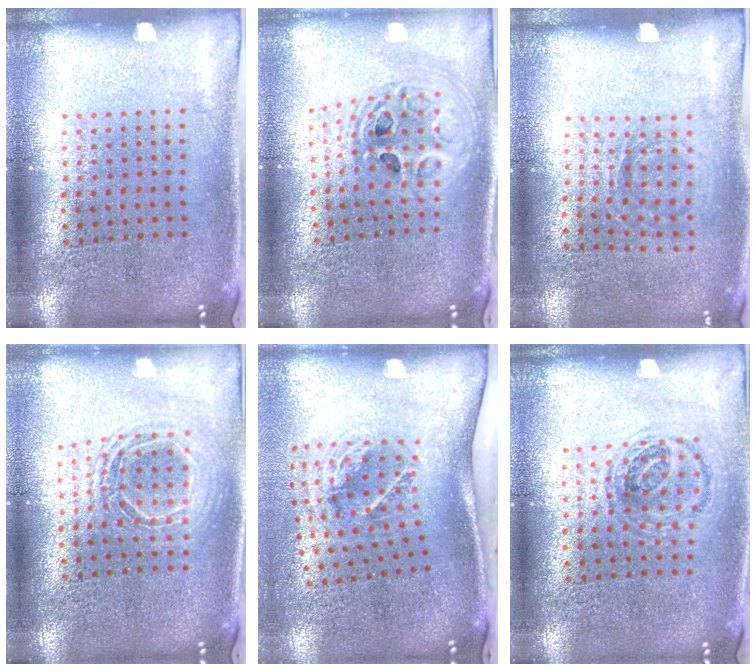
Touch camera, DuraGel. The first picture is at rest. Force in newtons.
{"total": 2.1, "press": 1.7, "slide": 1.2}
{"total": 0.9, "press": 0.8, "slide": 0.4}
{"total": 1.7, "press": 1.4, "slide": 0.9}
{"total": 2.0, "press": 1.3, "slide": 1.6}
{"total": 0.9, "press": 0.9, "slide": 0.3}